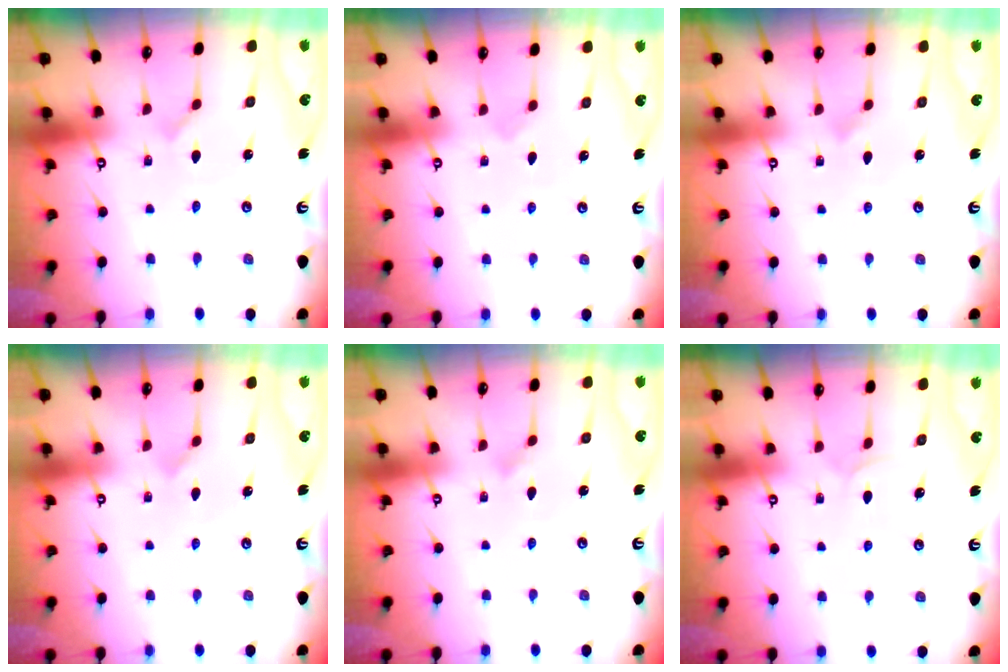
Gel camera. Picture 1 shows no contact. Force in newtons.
{"total": 2.8, "press": 2.8, "slide": 0.4}
{"total": 2.9, "press": 2.9, "slide": 0.2}
{"total": 2.7, "press": 2.7, "slide": 0.3}
{"total": 2.0, "press": 2.0, "slide": 0.1}
{"total": 5.0, "press": 4.9, "slide": 0.4}